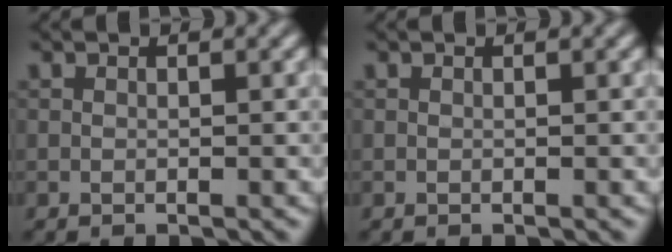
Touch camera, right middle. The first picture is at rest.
{"total": 0.0}